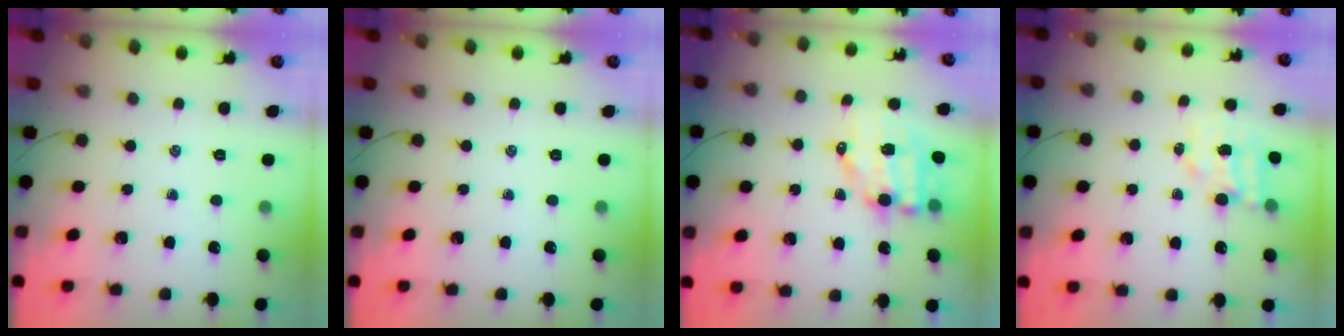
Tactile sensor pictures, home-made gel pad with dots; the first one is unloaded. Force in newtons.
{"total": 0.0}
{"total": 9.3, "press": 9.1, "slide": 1.8}
{"total": 4.7, "press": 4.7, "slide": 0.5}